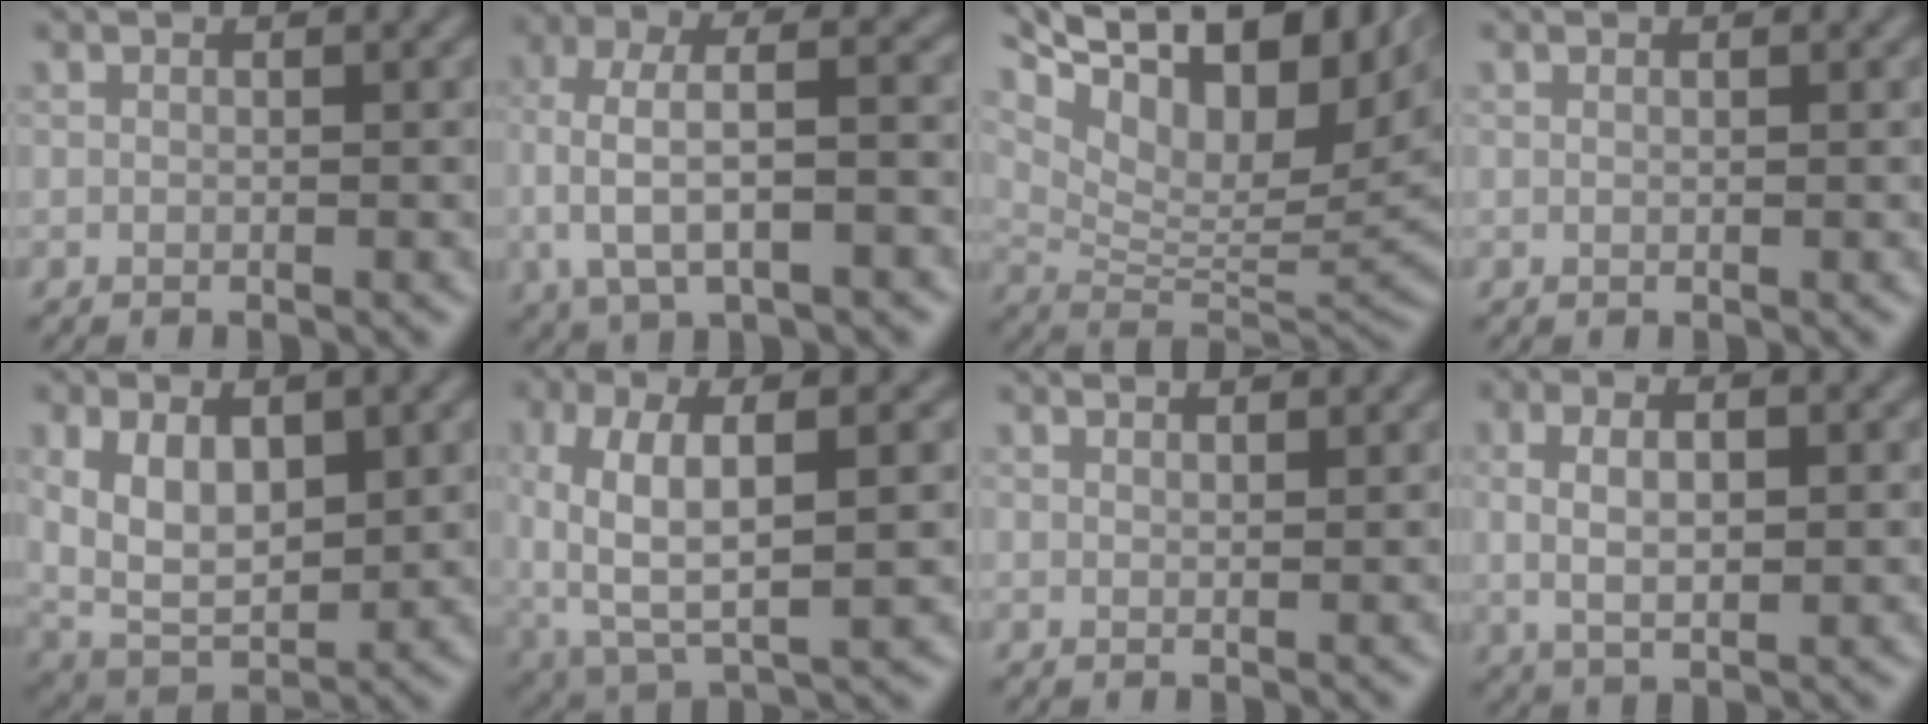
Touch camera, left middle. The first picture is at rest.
{"total": 6.0, "force": [-0.8, 2.4, 5.4], "torque": [-0.107, 0.011, -0.017]}
{"total": 13.8, "force": [7.1, 5.8, 10.3], "torque": [-0.178, 0.030, 0.130]}
{"total": 0.0}
{"total": 7.3, "force": [1.6, 3.9, 6.0], "torque": [-0.127, -0.006, 0.030]}
{"total": 8.7, "force": [0.4, 3.6, 7.9], "torque": [-0.159, 0.003, 0.002]}
{"total": 2.2, "force": [1.8, 0.7, 1.1], "torque": [0.002, 0.006, 0.005]}
{"total": 4.4, "force": [0.8, 1.6, 4.0], "torque": [-0.083, 0.002, 0.014]}